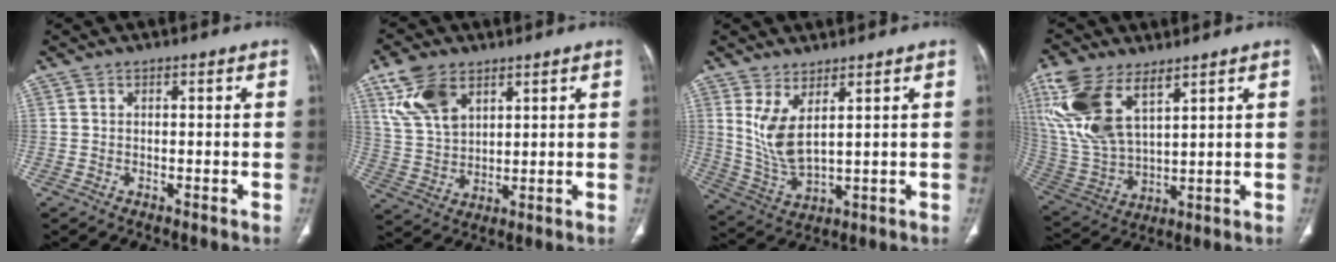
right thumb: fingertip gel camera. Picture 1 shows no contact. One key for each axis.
{"total": 10.9, "fx": 5.8, "fy": 6.4, "fz": 6.6, "tx": -0.120, "ty": -0.015, "tz": 0.125}
{"total": 8.3, "fx": 3.3, "fy": 3.0, "fz": 7.0, "tx": -0.148, "ty": -0.033, "tz": 0.082}
{"total": 17.5, "fx": 8.8, "fy": 8.6, "fz": 12.4, "tx": -0.267, "ty": -0.024, "tz": 0.188}